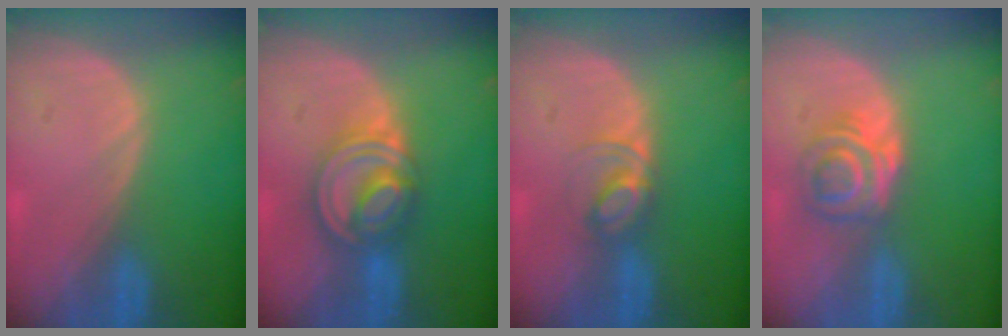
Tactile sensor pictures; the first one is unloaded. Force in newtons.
{"total": 8.2, "press": 6.9, "slide": 4.4}
{"total": 3.9, "press": 3.9, "slide": 0.4}
{"total": 6.2, "press": 5.1, "slide": 3.6}